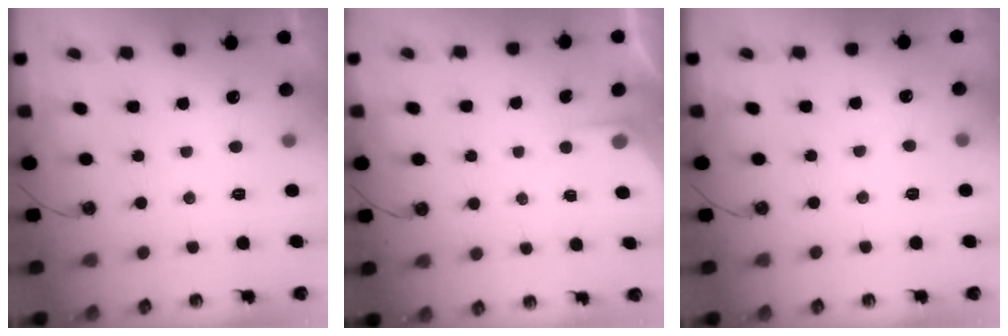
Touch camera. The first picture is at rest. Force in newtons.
{"total": 2.3, "press": 2.3, "slide": 0.3}
{"total": 4.0, "press": 4.0, "slide": 0.6}